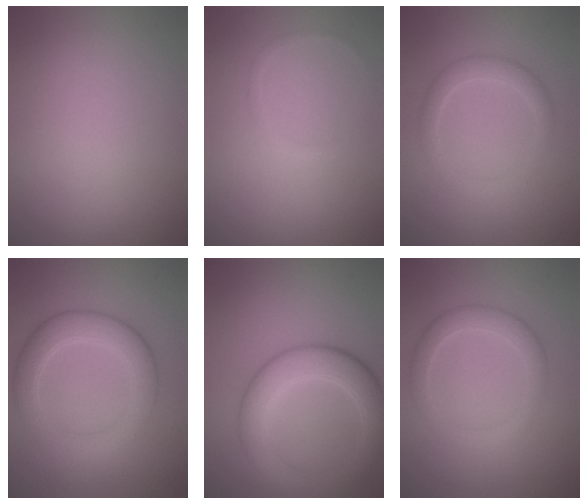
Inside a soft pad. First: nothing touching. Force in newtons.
{"total": 0.5, "press": 0.5, "slide": 0.1}
{"total": 2.2, "press": 2.2, "slide": 0.2}
{"total": 4.6, "press": 4.6, "slide": 0.0}
{"total": 5.7, "press": 5.7, "slide": 0.1}
{"total": 2.7, "press": 2.7, "slide": 0.1}